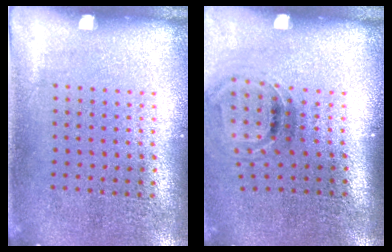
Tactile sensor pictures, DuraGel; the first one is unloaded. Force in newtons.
{"total": 1.0, "press": 0.8, "slide": 0.5}